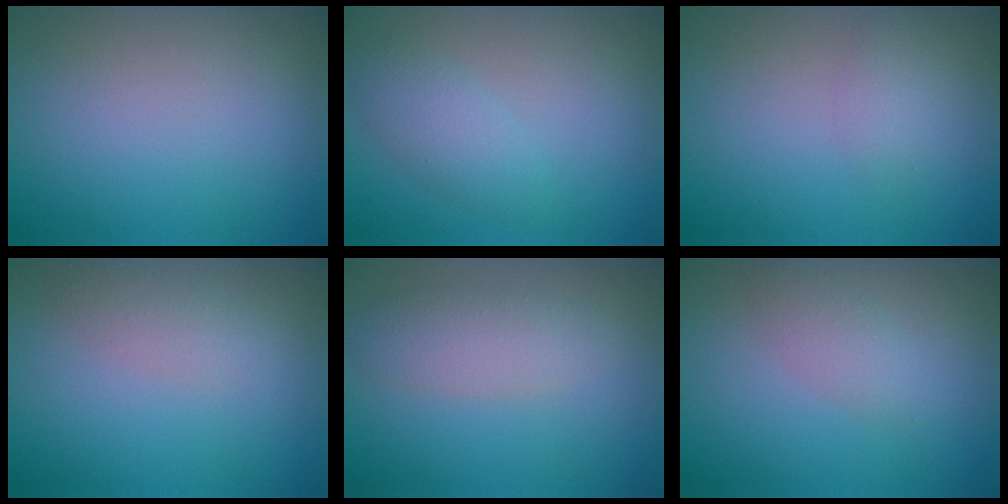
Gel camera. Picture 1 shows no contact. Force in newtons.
{"total": 2.5, "press": 2.5, "slide": 0.1}
{"total": 1.3, "press": 1.3, "slide": 0.0}
{"total": 1.8, "press": 1.8, "slide": 0.1}
{"total": 2.9, "press": 2.9, "slide": 0.1}
{"total": 1.8, "press": 1.8, "slide": 0.1}